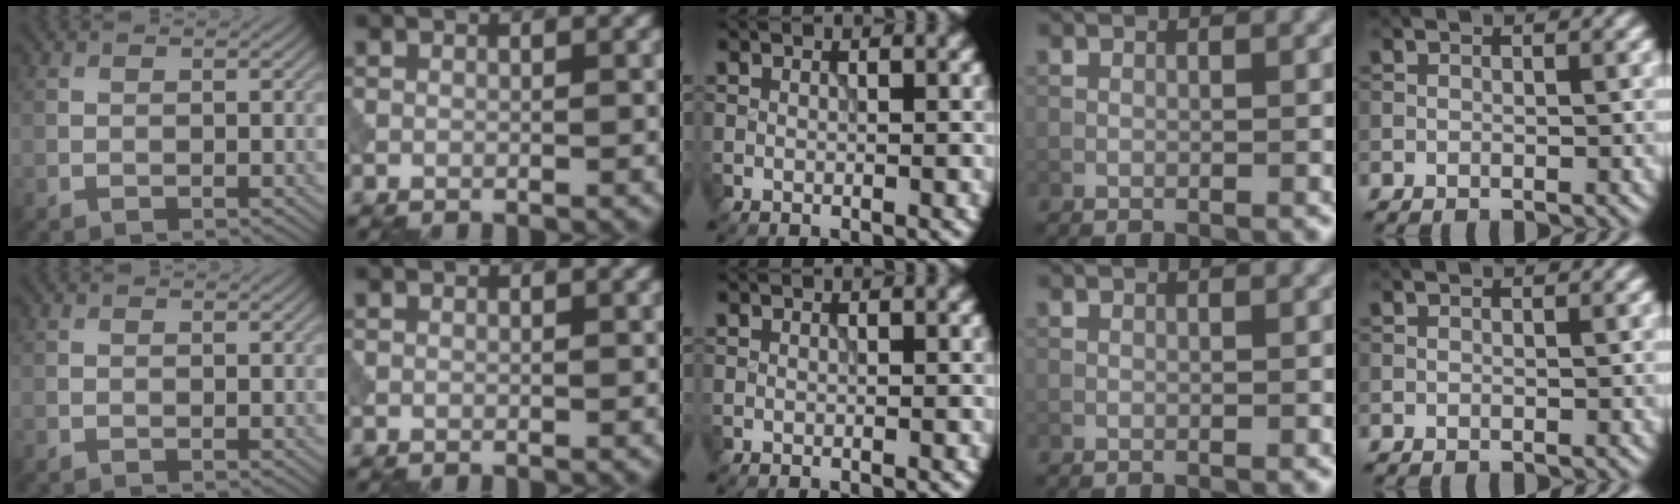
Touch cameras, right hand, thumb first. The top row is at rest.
{}